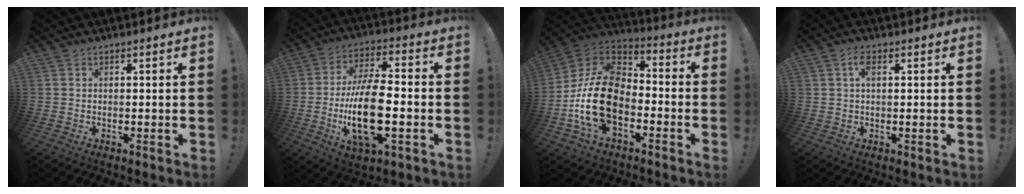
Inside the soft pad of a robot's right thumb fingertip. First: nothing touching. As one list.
[{"total": 18.4, "force": [-3.9, 7.3, 16.4], "torque": [-0.319, -0.001, -0.066]}, {"total": 21.0, "force": [-5.7, 13.5, 15.1], "torque": [-0.310, 0.042, -0.085]}, {"total": 3.7, "force": [1.2, 1.8, 3.0], "torque": [-0.050, 0.001, 0.018]}]